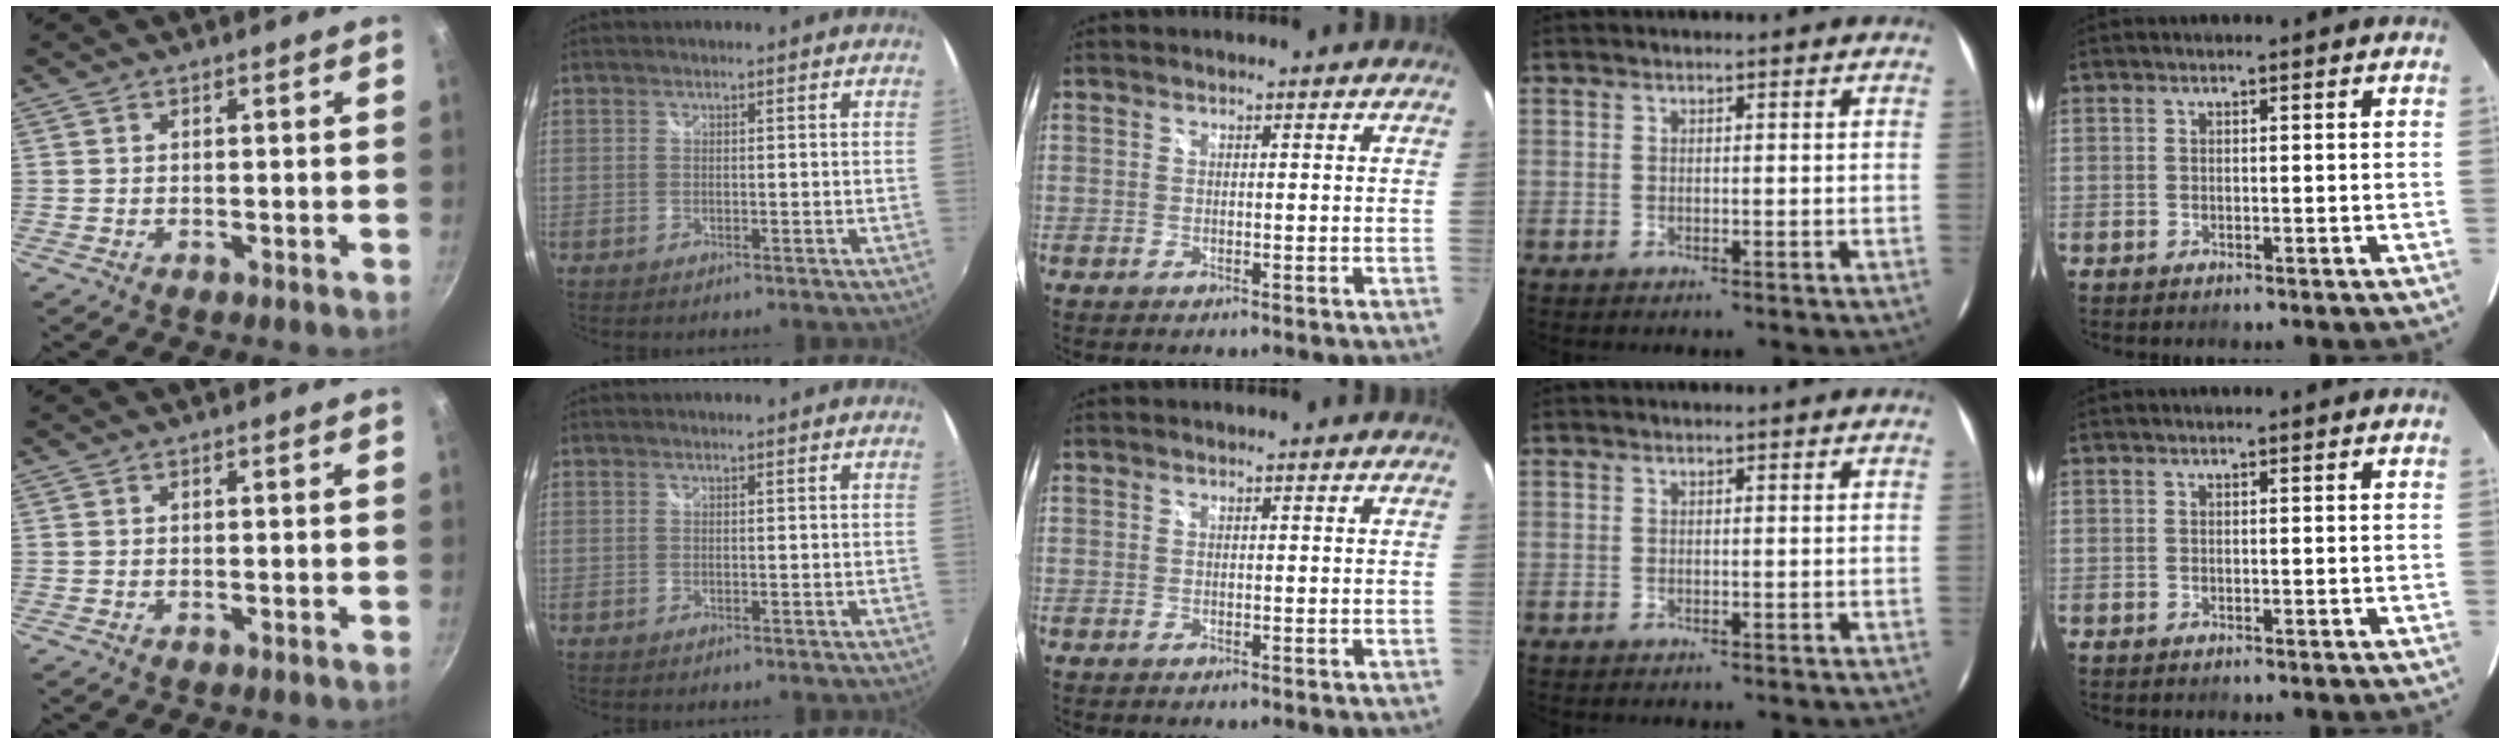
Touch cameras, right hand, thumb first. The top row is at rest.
{}